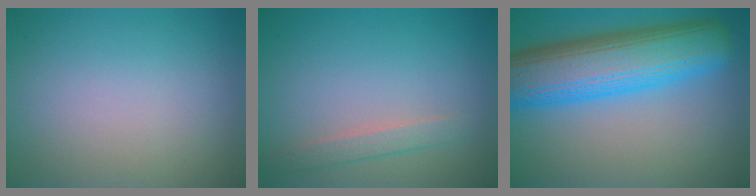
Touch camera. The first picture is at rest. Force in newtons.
{"total": 1.6, "press": 1.6, "slide": 0.2}
{"total": 11.4, "press": 11.4, "slide": 0.4}